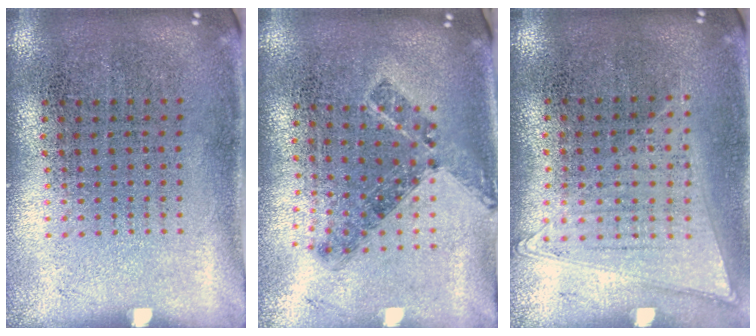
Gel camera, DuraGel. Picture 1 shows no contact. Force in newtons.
{"total": 0.8, "press": 0.8, "slide": 0.2}
{"total": 1.0, "press": 1.0, "slide": 0.3}